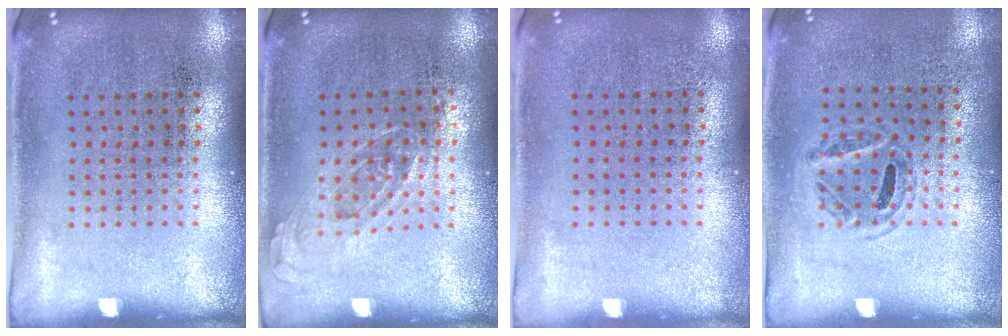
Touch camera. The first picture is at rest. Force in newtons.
{"total": 0.8, "press": 0.8, "slide": 0.3}
{"total": 0.0}
{"total": 1.0, "press": 0.7, "slide": 0.6}